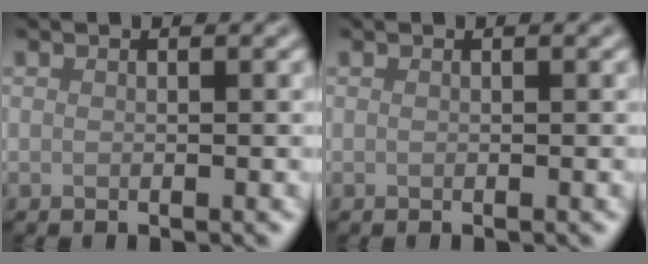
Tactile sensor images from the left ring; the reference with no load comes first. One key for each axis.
{"total": 0.0}